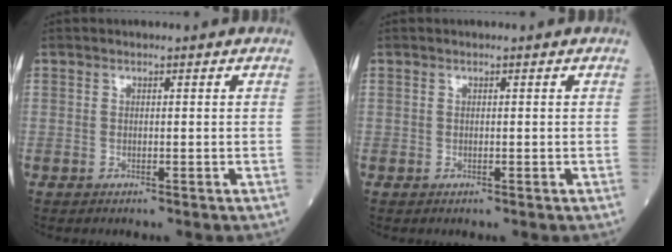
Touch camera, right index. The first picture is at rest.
{"total": 0.0}